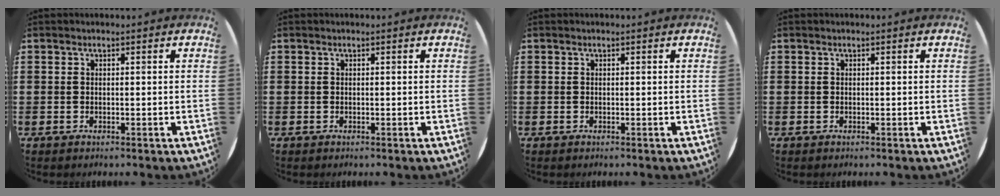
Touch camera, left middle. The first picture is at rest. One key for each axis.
{"total": 0.0}
{"total": 0.0}
{"total": 0.0}